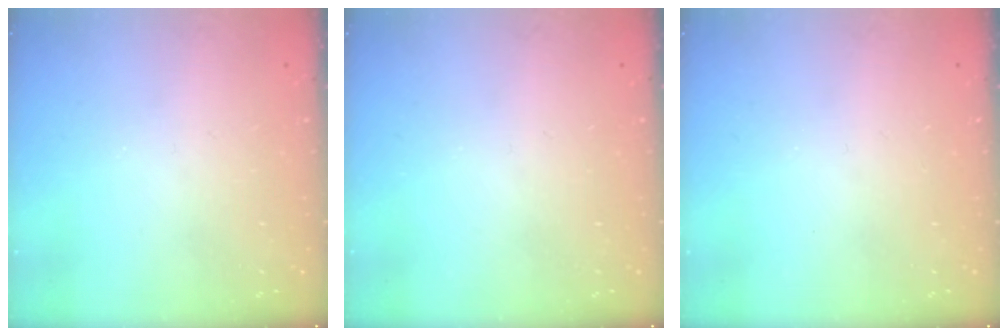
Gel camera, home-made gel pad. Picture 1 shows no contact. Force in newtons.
{"total": 0.0}
{"total": 0.0}